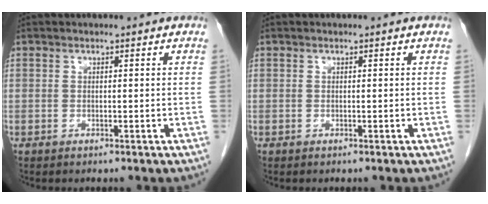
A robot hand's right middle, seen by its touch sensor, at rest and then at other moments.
{"total": 0.0}